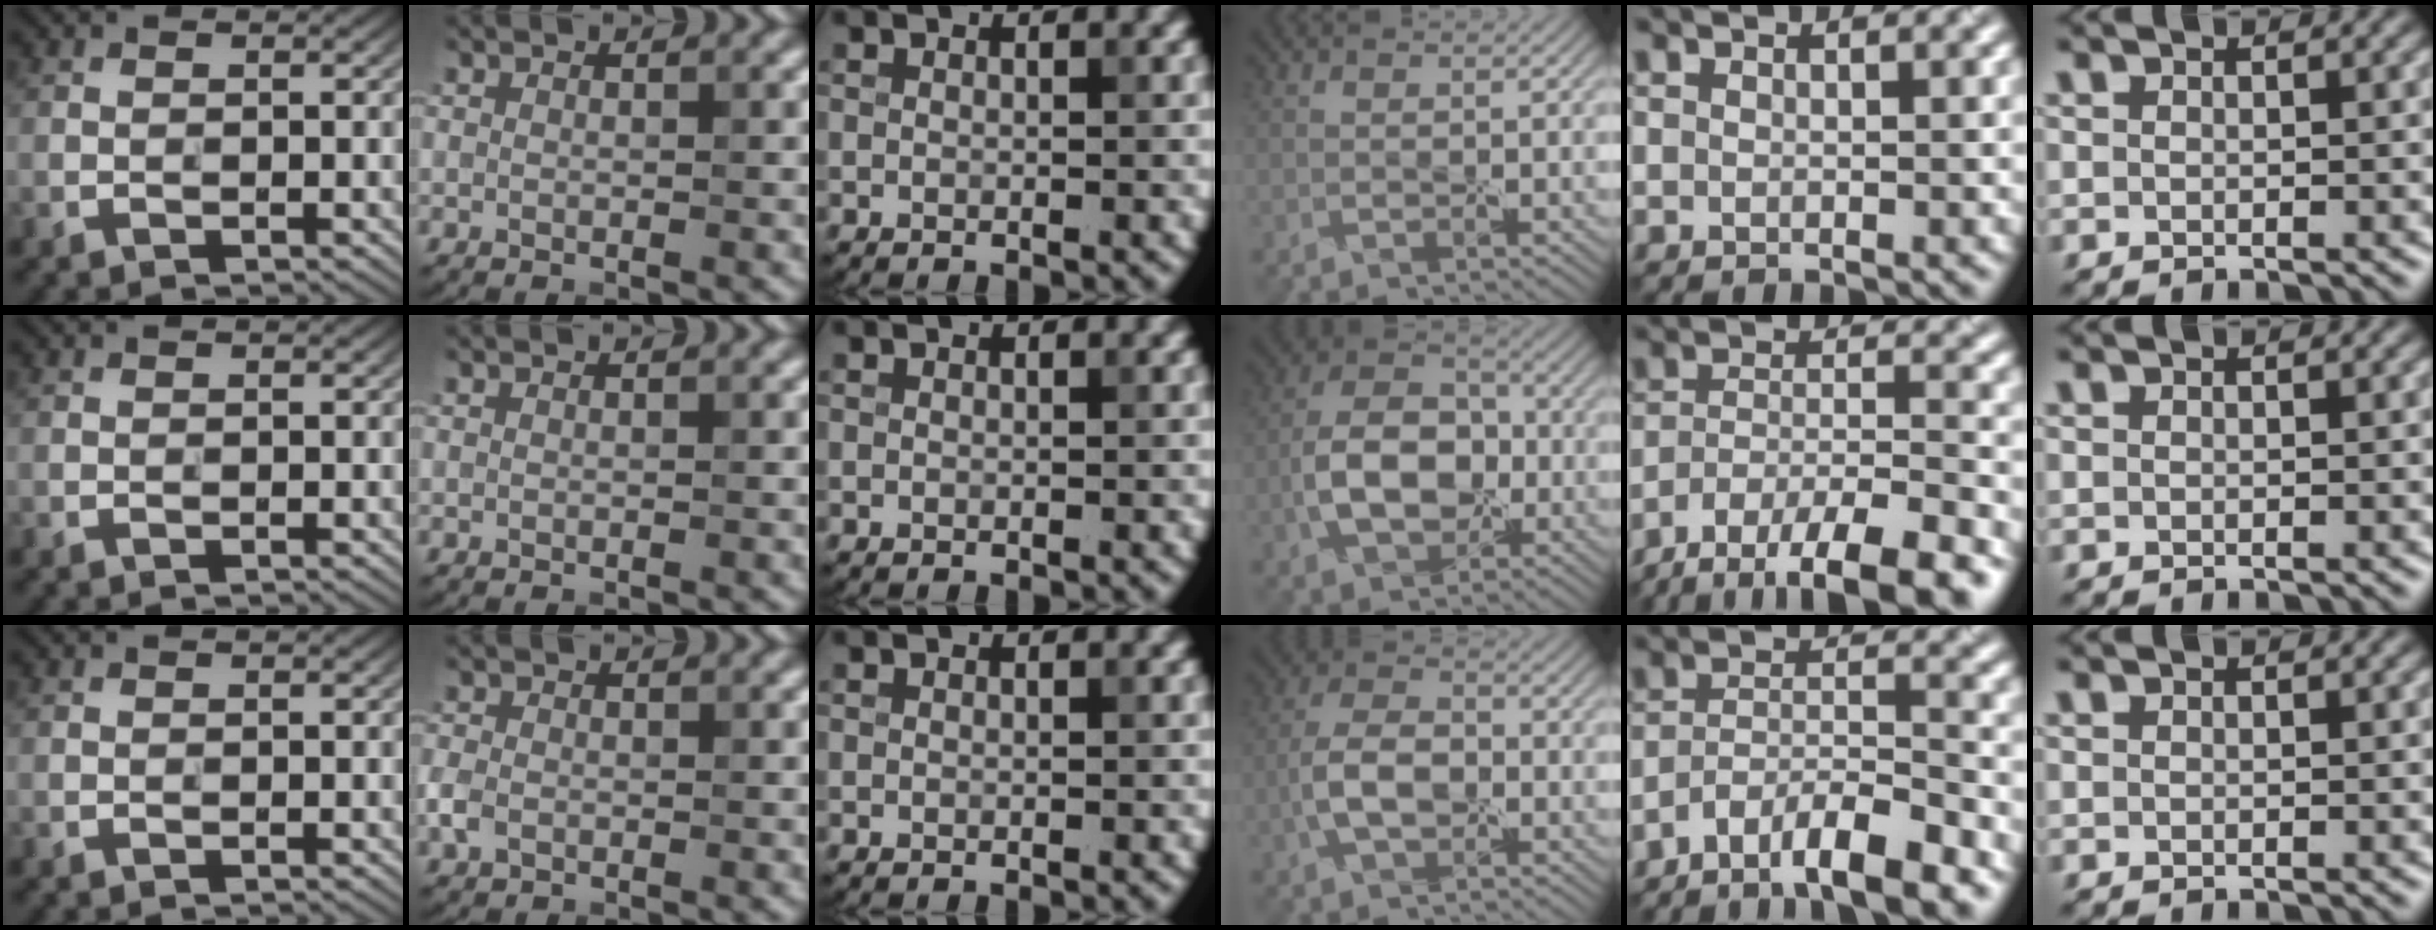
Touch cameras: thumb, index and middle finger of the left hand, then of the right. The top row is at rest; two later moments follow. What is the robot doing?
{"motion": "peel", "object": "shipping label"}